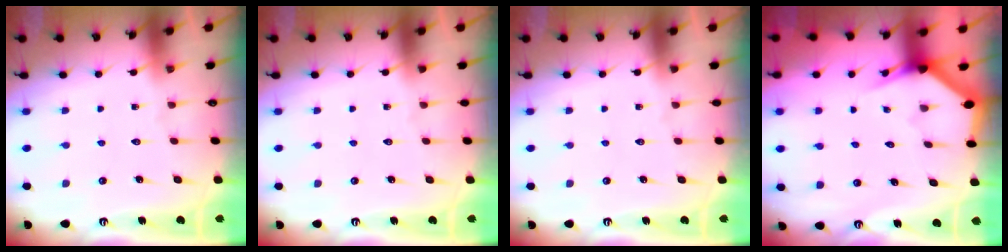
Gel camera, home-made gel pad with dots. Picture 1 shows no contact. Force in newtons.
{"total": 0.0}
{"total": 0.0}
{"total": 2.7, "press": 2.7, "slide": 0.1}